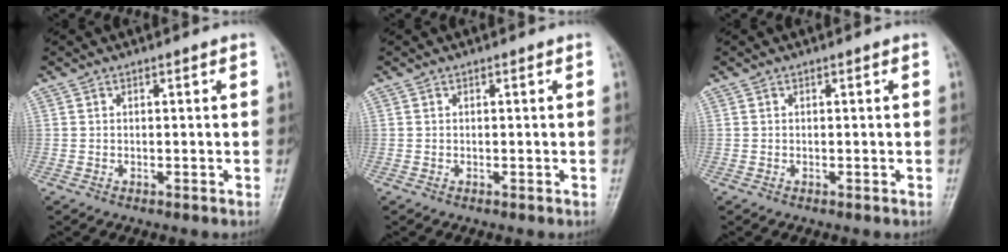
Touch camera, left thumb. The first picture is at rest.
{"total": 0.0}
{"total": 0.0}